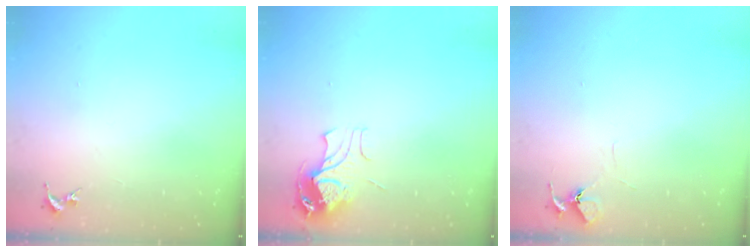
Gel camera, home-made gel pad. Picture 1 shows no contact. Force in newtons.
{"total": 9.5, "press": 9.5, "slide": 1.1}
{"total": 5.8, "press": 5.8, "slide": 0.6}